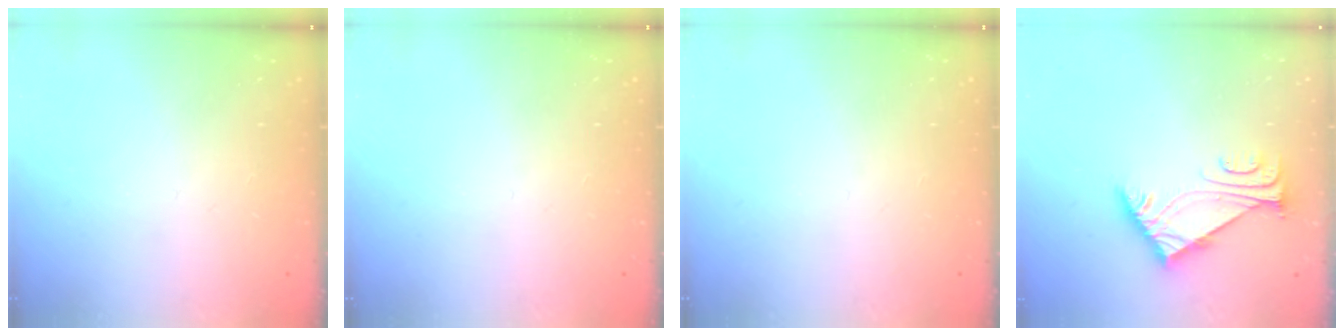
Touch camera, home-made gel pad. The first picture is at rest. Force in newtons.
{"total": 0.0}
{"total": 0.0}
{"total": 5.9, "press": 5.8, "slide": 1.2}